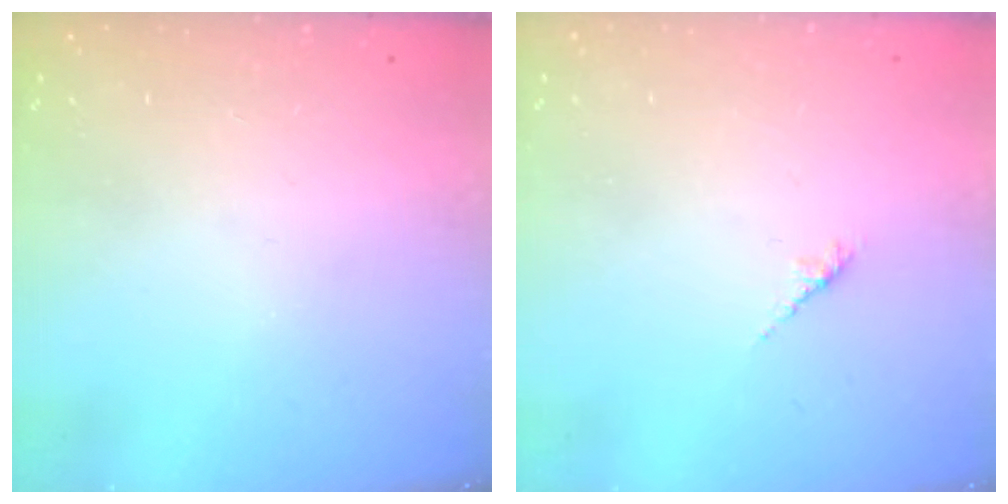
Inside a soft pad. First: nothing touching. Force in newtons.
{"total": 2.6, "press": 2.4, "slide": 0.7}